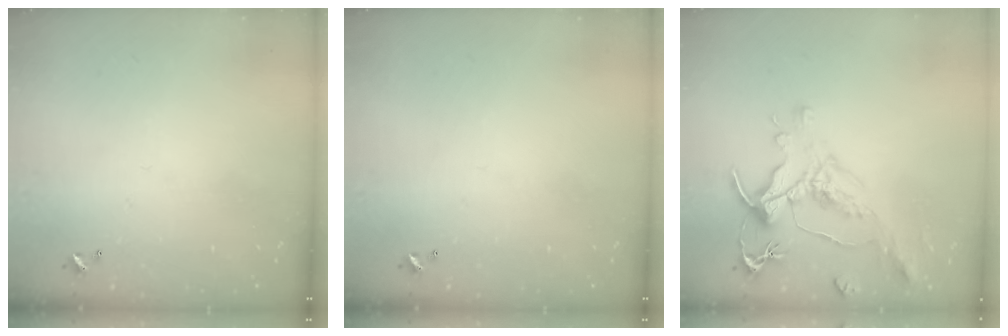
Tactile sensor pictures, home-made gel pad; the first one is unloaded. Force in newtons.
{"total": 0.0}
{"total": 1.8, "press": 1.4, "slide": 1.2}